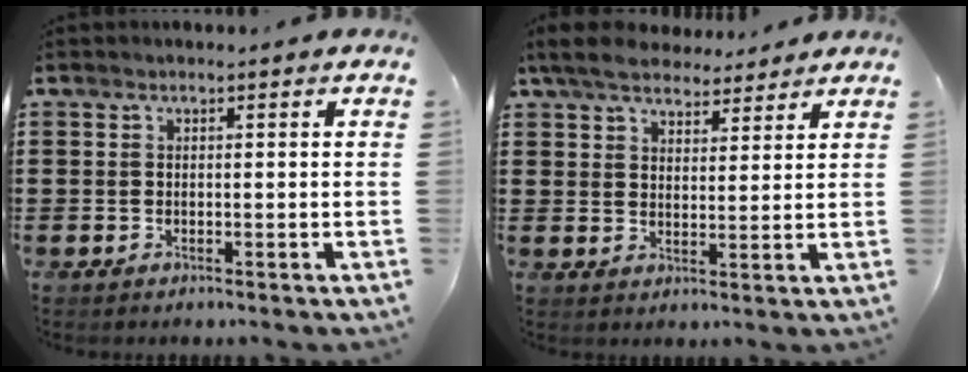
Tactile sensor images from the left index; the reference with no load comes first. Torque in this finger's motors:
{"motor_torque": [2.14, 0.00, 0.73, 0.21]}